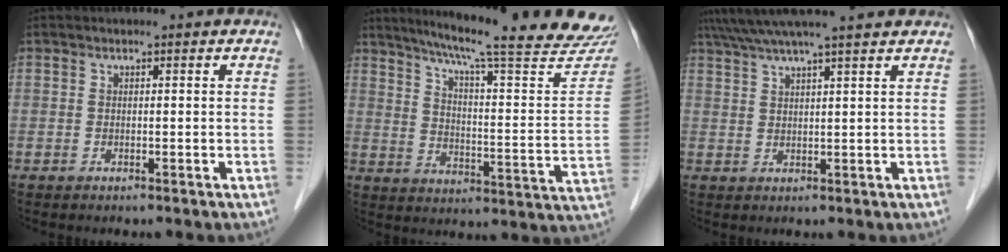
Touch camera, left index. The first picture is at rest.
{"total": 26.4, "force": [23.1, 1.4, 12.7], "torque": [-0.186, -0.070, 0.288]}
{"total": 11.9, "force": [10.3, -0.7, 5.9], "torque": [-0.102, 0.032, 0.143]}